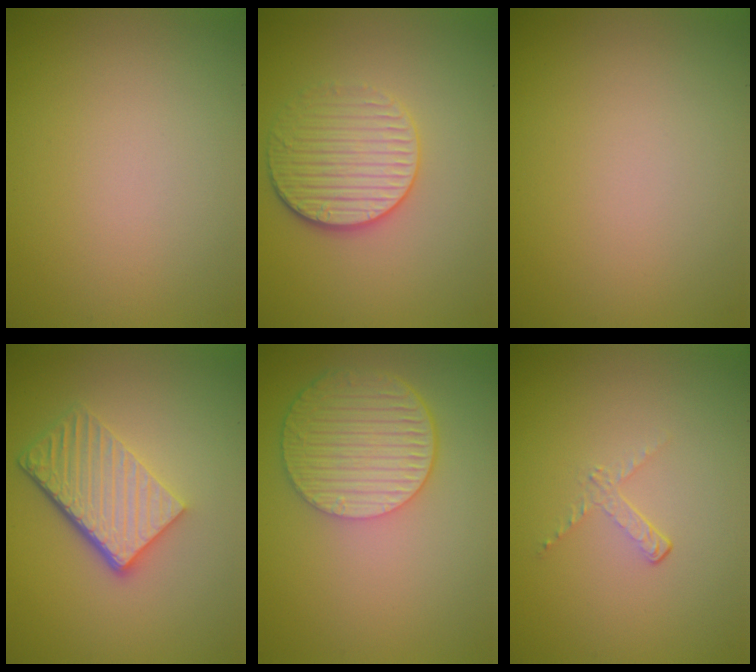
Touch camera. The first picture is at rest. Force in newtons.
{"total": 3.8, "press": 3.4, "slide": 1.7}
{"total": 0.0}
{"total": 5.6, "press": 3.8, "slide": 4.1}
{"total": 6.1, "press": 4.5, "slide": 4.2}
{"total": 1.1, "press": 0.4, "slide": 1.1}